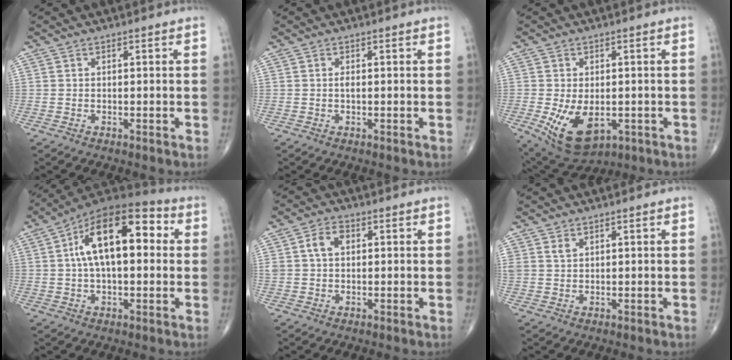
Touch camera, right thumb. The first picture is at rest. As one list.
[{"total": 0.8, "force": [0.0, 0.3, 0.7], "torque": [-0.013, 0.001, -0.002]}, {"total": 11.0, "force": [-2.7, 6.6, 8.4], "torque": [-0.136, -0.011, -0.025]}, {"total": 18.3, "force": [3.4, 9.1, 15.5], "torque": [-0.234, 0.035, 0.043]}, {"total": 4.4, "force": [1.0, 3.0, 3.0], "torque": [-0.056, 0.012, 0.020]}, {"total": 1.7, "force": [1.1, 1.1, 0.7], "torque": [-0.009, -0.003, 0.025]}]